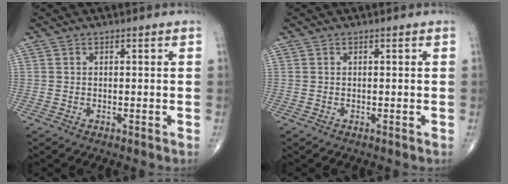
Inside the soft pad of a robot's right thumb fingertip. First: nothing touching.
{"total": 0.0}